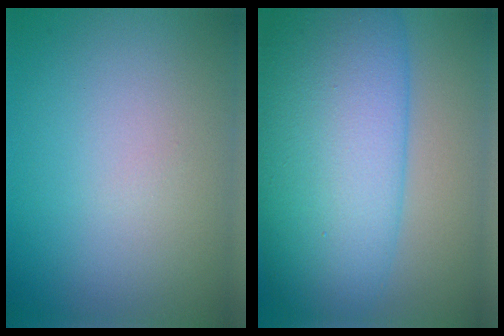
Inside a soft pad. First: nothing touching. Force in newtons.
{"total": 14.1, "press": 14.1, "slide": 0.4}